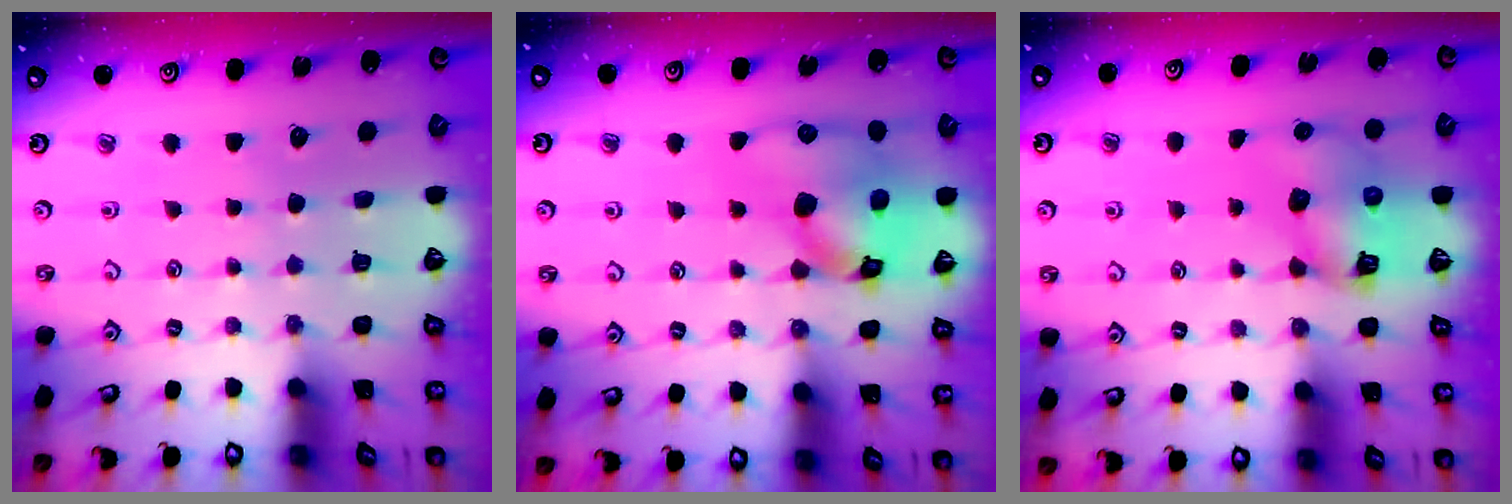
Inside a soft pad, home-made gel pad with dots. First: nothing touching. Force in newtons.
{"total": 14.5, "press": 14.3, "slide": 2.1}
{"total": 7.8, "press": 7.8, "slide": 0.9}